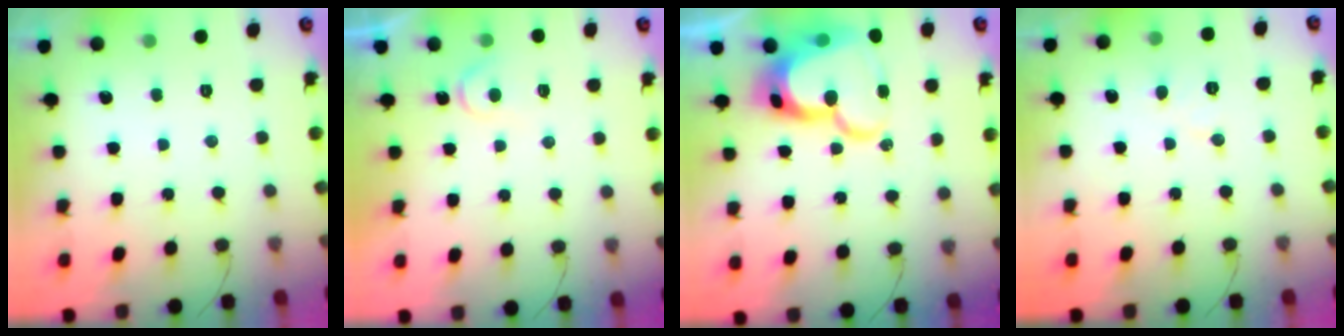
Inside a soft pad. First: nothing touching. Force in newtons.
{"total": 4.1, "press": 4.1, "slide": 0.4}
{"total": 19.2, "press": 19.1, "slide": 2.0}
{"total": 5.4, "press": 5.4, "slide": 0.5}